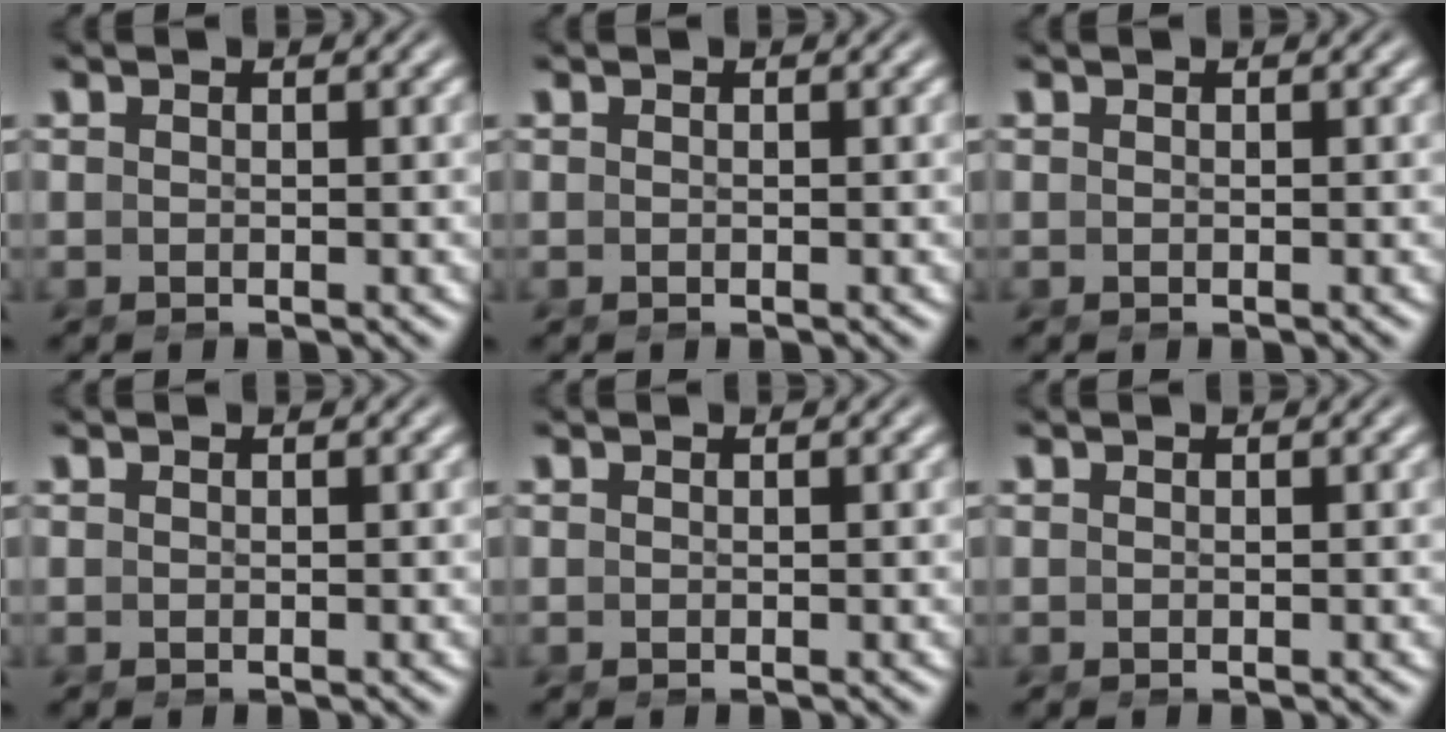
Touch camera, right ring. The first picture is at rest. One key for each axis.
{"total": 0.0}
{"total": 0.0}
{"total": 0.0}
{"total": 0.0}
{"total": 0.0}